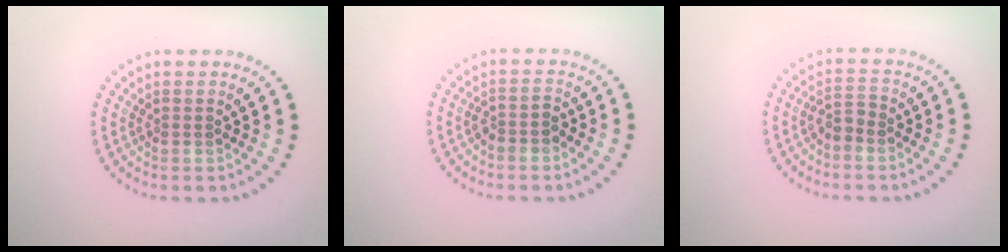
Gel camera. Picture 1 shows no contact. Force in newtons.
{"total": 1.5, "press": 1.3, "slide": 0.8}
{"total": 1.5, "press": 1.3, "slide": 0.7}